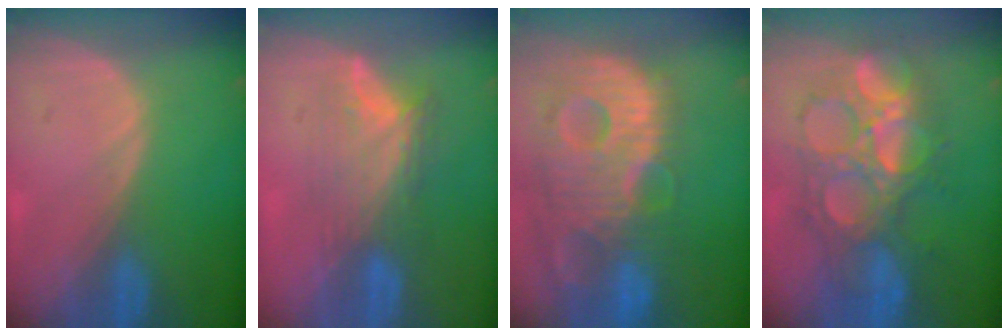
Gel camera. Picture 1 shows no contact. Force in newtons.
{"total": 7.0, "press": 6.5, "slide": 2.6}
{"total": 13.9, "press": 12.0, "slide": 7.0}
{"total": 10.3, "press": 10.2, "slide": 0.6}